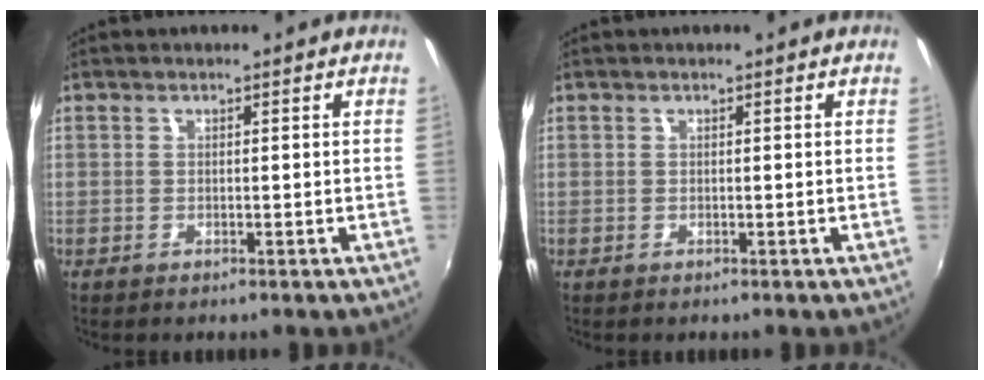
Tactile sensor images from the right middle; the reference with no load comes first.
{"total": 0.0}